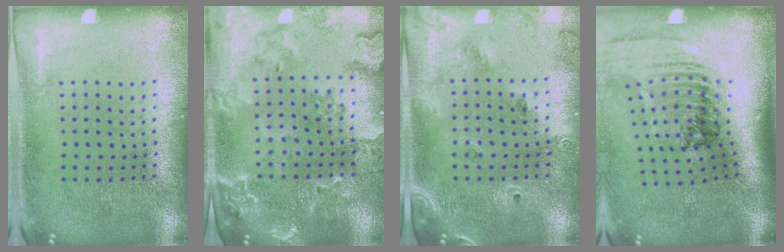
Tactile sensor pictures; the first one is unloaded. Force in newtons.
{"total": 1.9, "press": 1.9, "slide": 0.2}
{"total": 1.5, "press": 1.4, "slide": 0.7}
{"total": 2.0, "press": 1.4, "slide": 1.4}